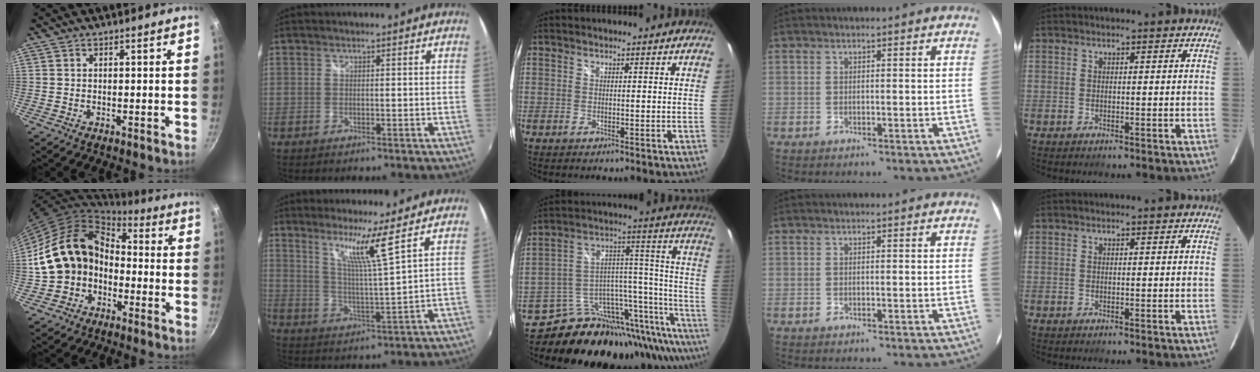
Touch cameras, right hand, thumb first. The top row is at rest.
{"thumb": {"total": 15.4, "force": [-2.5, 12.6, 8.4], "torque": [-0.126, 0.061, -0.047]}, "index": {"total": 8.1, "force": [5.4, -2.0, 5.6], "torque": [-0.090, -0.012, 0.100]}, "middle": {"total": 26.9, "force": [-21.9, 9.0, 12.7], "torque": [-0.134, 0.024, -0.328]}}